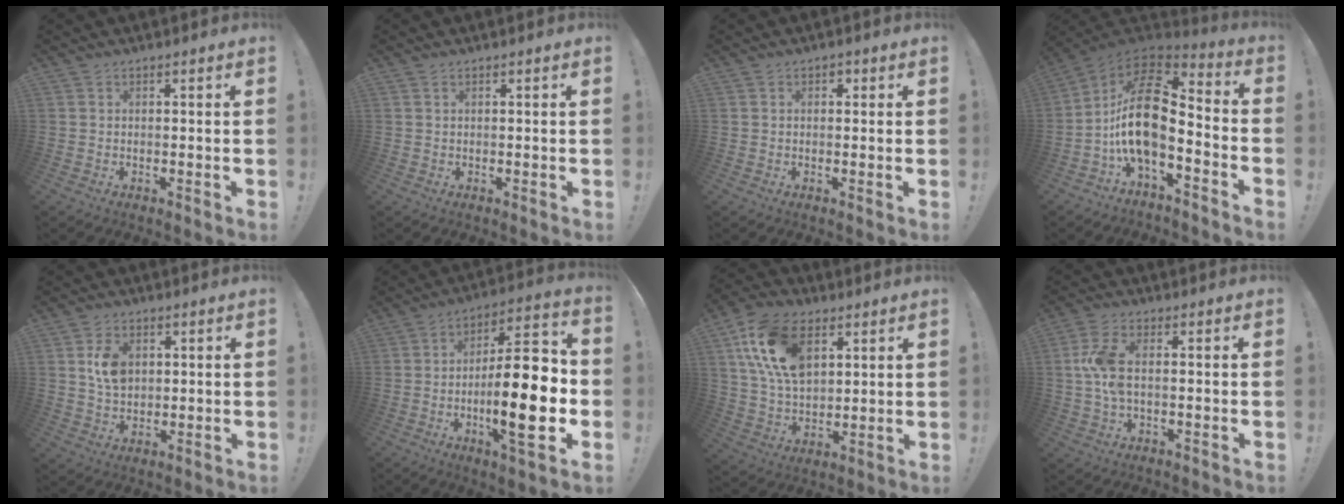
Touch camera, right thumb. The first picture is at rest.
{"total": 0.0}
{"total": 1.0, "force": [-0.1, 0.9, 0.5], "torque": [-0.006, 0.003, -0.004]}
{"total": 17.4, "force": [-2.1, 8.6, 15.0], "torque": [-0.296, 0.010, -0.037]}
{"total": 7.5, "force": [1.7, 5.6, 4.8], "torque": [-0.072, 0.005, 0.032]}
{"total": 23.3, "force": [-4.6, 6.9, 21.8], "torque": [-0.361, 0.025, -0.074]}
{"total": 18.7, "force": [7.7, 11.7, 12.4], "torque": [-0.233, -0.021, 0.143]}
{"total": 8.4, "force": [0.2, 3.8, 7.4], "torque": [-0.157, -0.002, 0.004]}